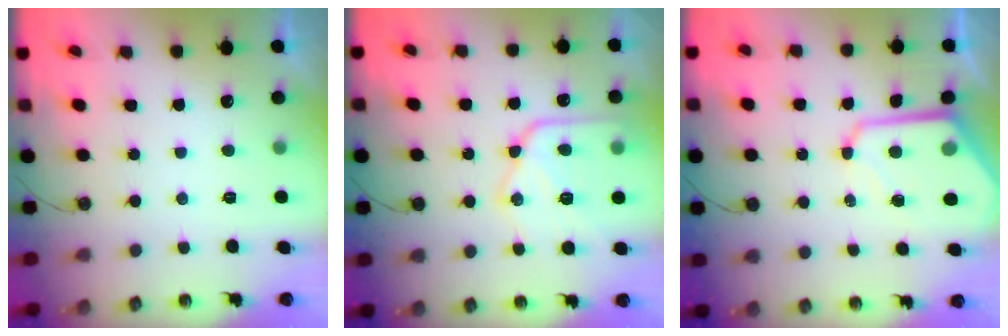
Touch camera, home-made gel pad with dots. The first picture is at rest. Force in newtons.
{"total": 16.4, "press": 16.3, "slide": 1.6}
{"total": 10.5, "press": 10.4, "slide": 0.9}